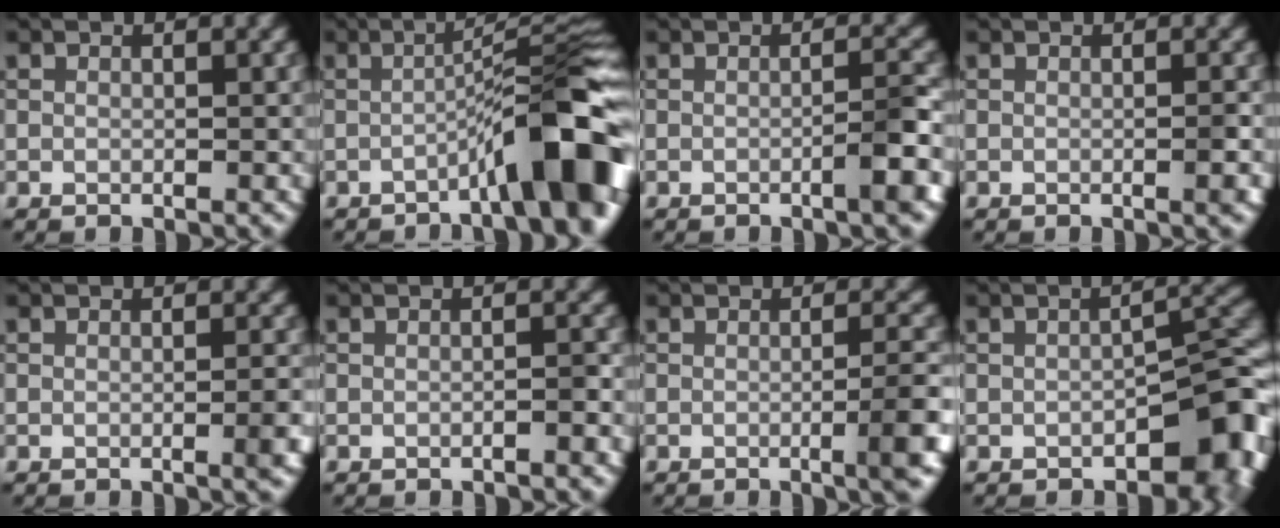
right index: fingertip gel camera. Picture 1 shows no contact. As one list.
[{"total": 9.5, "force": [-3.9, 1.4, 8.5], "torque": [-0.108, 0.027, -0.064]}, {"total": 2.8, "force": [-1.0, 0.3, 2.5], "torque": [-0.033, 0.010, -0.022]}, {"total": 0.9, "force": [-0.3, 0.0, 0.9], "torque": [-0.012, 0.003, -0.006]}, {"total": 1.9, "force": [-0.4, 0.4, 1.8], "torque": [-0.021, 0.003, -0.009]}, {"total": 1.0, "force": [-0.6, 0.1, 0.8], "torque": [-0.009, 0.008, -0.015]}, {"total": 4.1, "force": [-1.2, 0.6, 3.8], "torque": [-0.048, 0.010, -0.027]}, {"total": 6.0, "force": [-2.8, 2.8, 4.5], "torque": [-0.038, 0.014, -0.043]}]